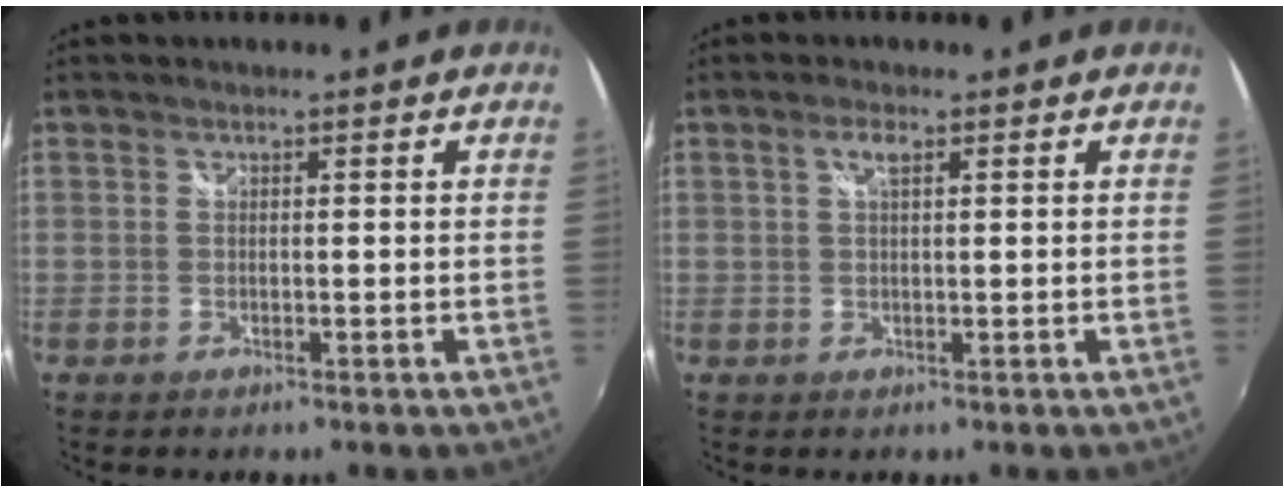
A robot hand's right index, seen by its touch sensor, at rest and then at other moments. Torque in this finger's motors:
{"motor_torque": [0.03, 0.01, 0.01, 0.03]}